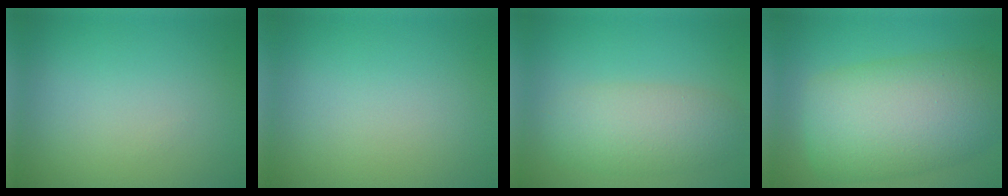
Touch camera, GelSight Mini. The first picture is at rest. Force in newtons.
{"total": 0.0}
{"total": 4.9, "press": 4.8, "slide": 0.4}
{"total": 12.3, "press": 12.3, "slide": 0.4}